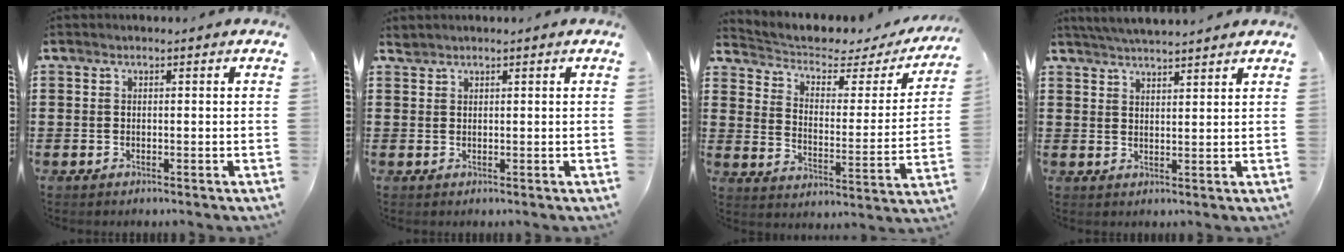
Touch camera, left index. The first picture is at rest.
{"total": 0.8, "force": [0.8, 0.2, 0.1], "torque": [-0.004, -0.001, 0.016]}
{"total": 3.3, "force": [2.2, 1.8, 1.7], "torque": [-0.050, -0.019, 0.029]}
{"total": 3.6, "force": [3.5, -0.2, 0.6], "torque": [-0.022, -0.008, 0.065]}